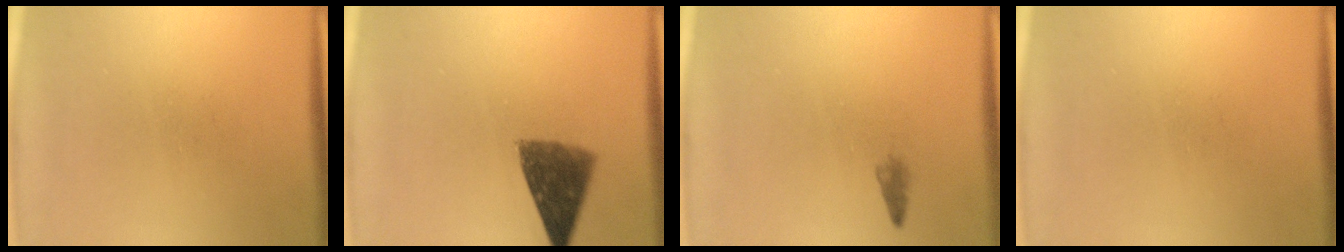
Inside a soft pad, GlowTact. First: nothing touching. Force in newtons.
{"total": 8.0}
{"total": 0.9}
{"total": 0.0}